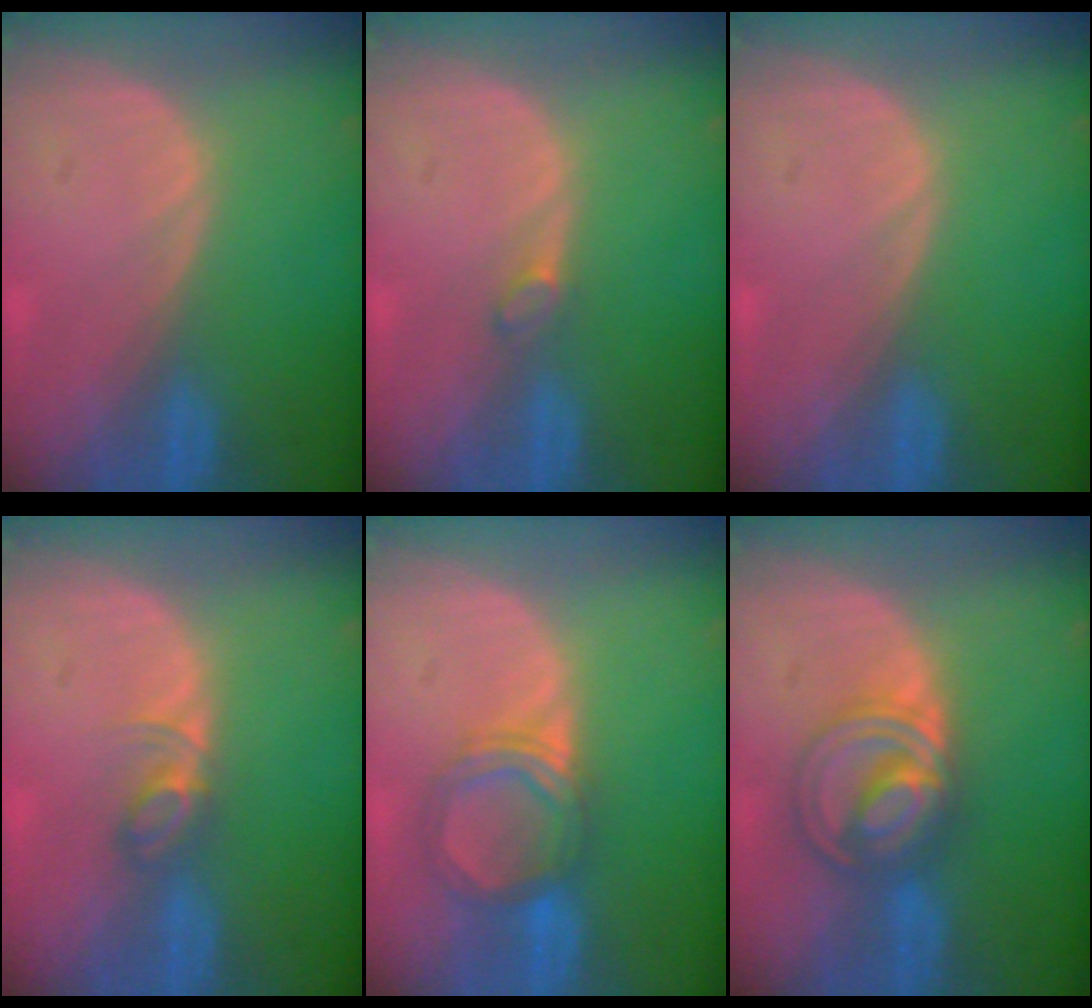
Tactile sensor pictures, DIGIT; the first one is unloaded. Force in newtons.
{"total": 1.2, "press": 1.1, "slide": 0.2}
{"total": 0.0}
{"total": 2.8, "press": 2.8, "slide": 0.4}
{"total": 5.5, "press": 5.2, "slide": 1.8}
{"total": 6.8, "press": 6.8, "slide": 0.3}